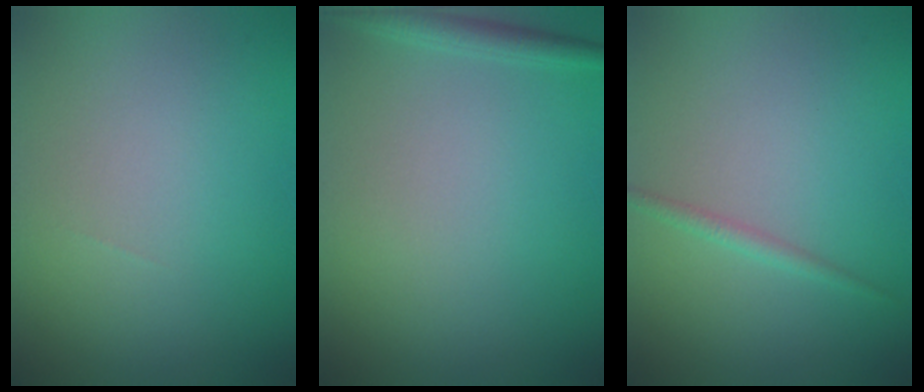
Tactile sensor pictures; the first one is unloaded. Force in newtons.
{"total": 1.6, "press": 1.6, "slide": 0.1}
{"total": 1.1, "press": 1.1, "slide": 0.0}